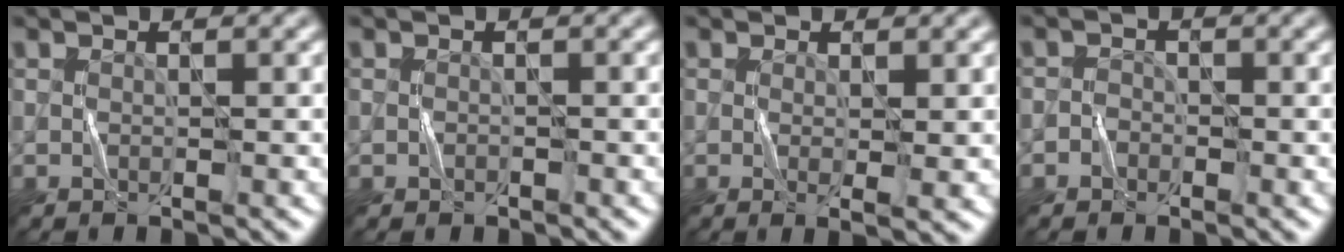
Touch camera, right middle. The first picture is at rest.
{"total": 0.5, "force": [-0.4, 0.3, 0.1], "torque": [-0.001, -0.001, -0.005]}
{"total": 1.9, "force": [0.1, 0.2, 1.9], "torque": [-0.031, -0.007, 0.002]}
{"total": 1.0, "force": [-0.6, 0.8, 0.1], "torque": [0.002, 0.004, -0.013]}